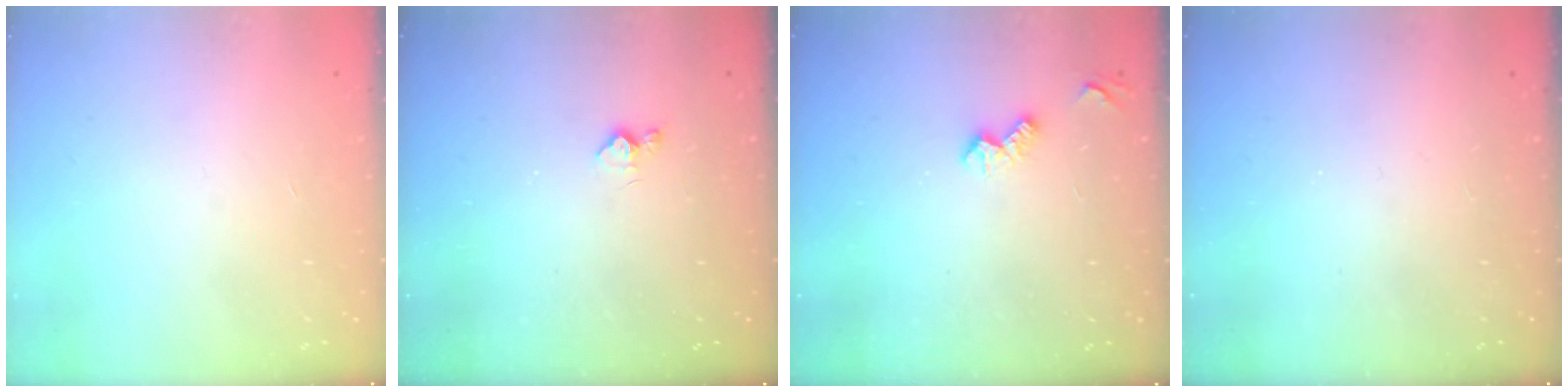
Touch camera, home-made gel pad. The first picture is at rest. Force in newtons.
{"total": 3.6, "press": 3.6, "slide": 0.5}
{"total": 4.9, "press": 4.9, "slide": 0.7}
{"total": 0.0}